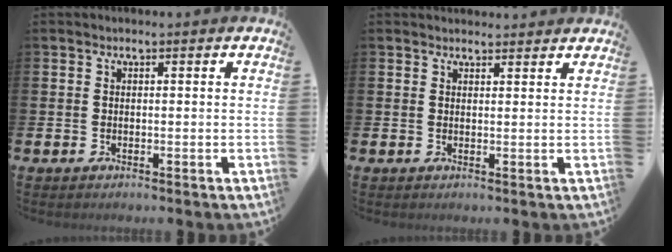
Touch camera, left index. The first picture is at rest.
{"total": 1.7, "force": [1.6, 0.4, -0.1], "torque": [0.009, -0.007, 0.028]}